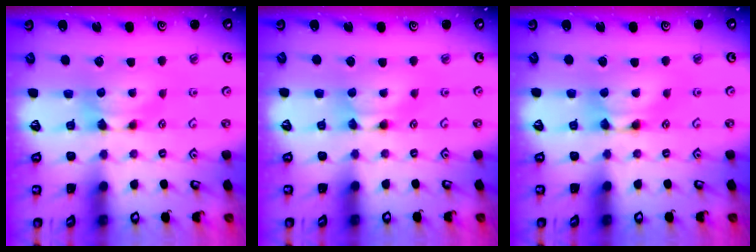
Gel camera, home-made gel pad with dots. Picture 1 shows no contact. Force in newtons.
{"total": 1.7, "press": 1.7, "slide": 0.1}
{"total": 1.9, "press": 1.9, "slide": 0.1}